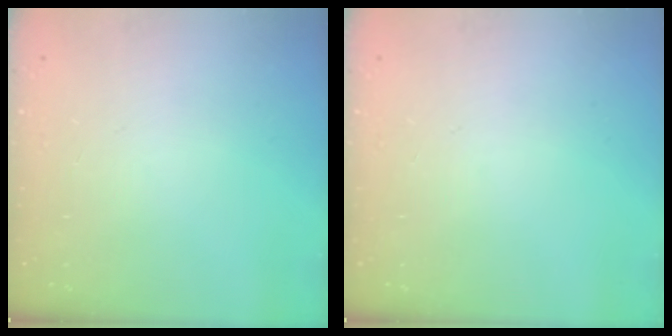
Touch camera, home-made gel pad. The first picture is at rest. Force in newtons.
{"total": 0.0}